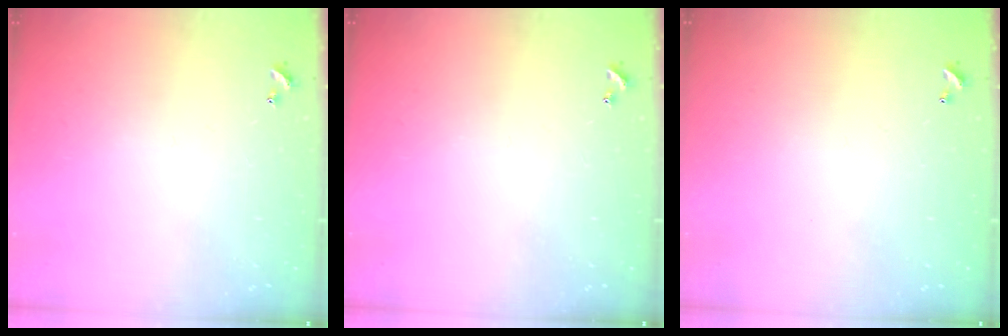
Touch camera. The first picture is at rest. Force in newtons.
{"total": 0.0}
{"total": 2.9, "press": 2.9, "slide": 0.1}